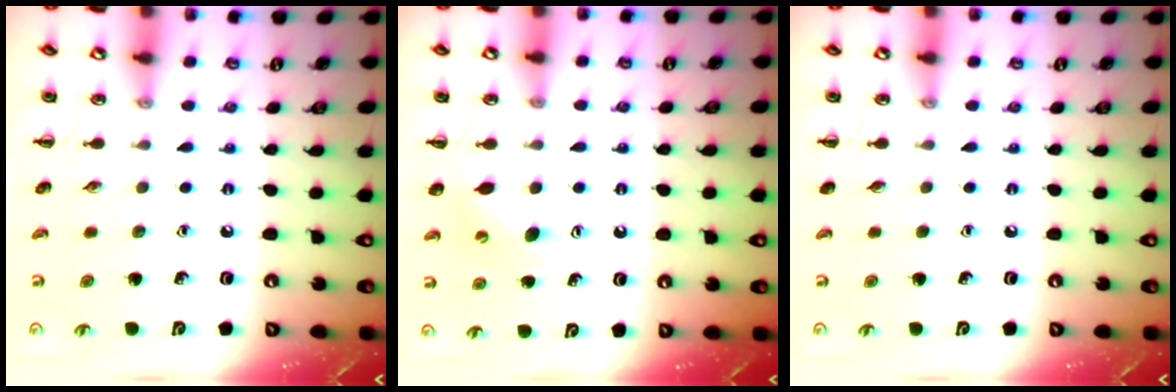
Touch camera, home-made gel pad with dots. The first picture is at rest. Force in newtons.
{"total": 5.5, "press": 5.4, "slide": 1.5}
{"total": 0.0}